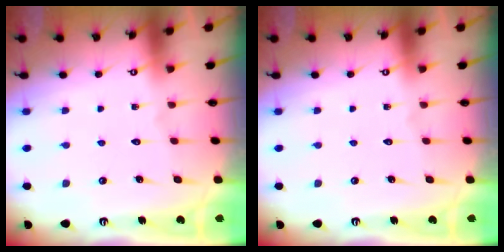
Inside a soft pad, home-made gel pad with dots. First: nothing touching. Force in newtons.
{"total": 0.0}